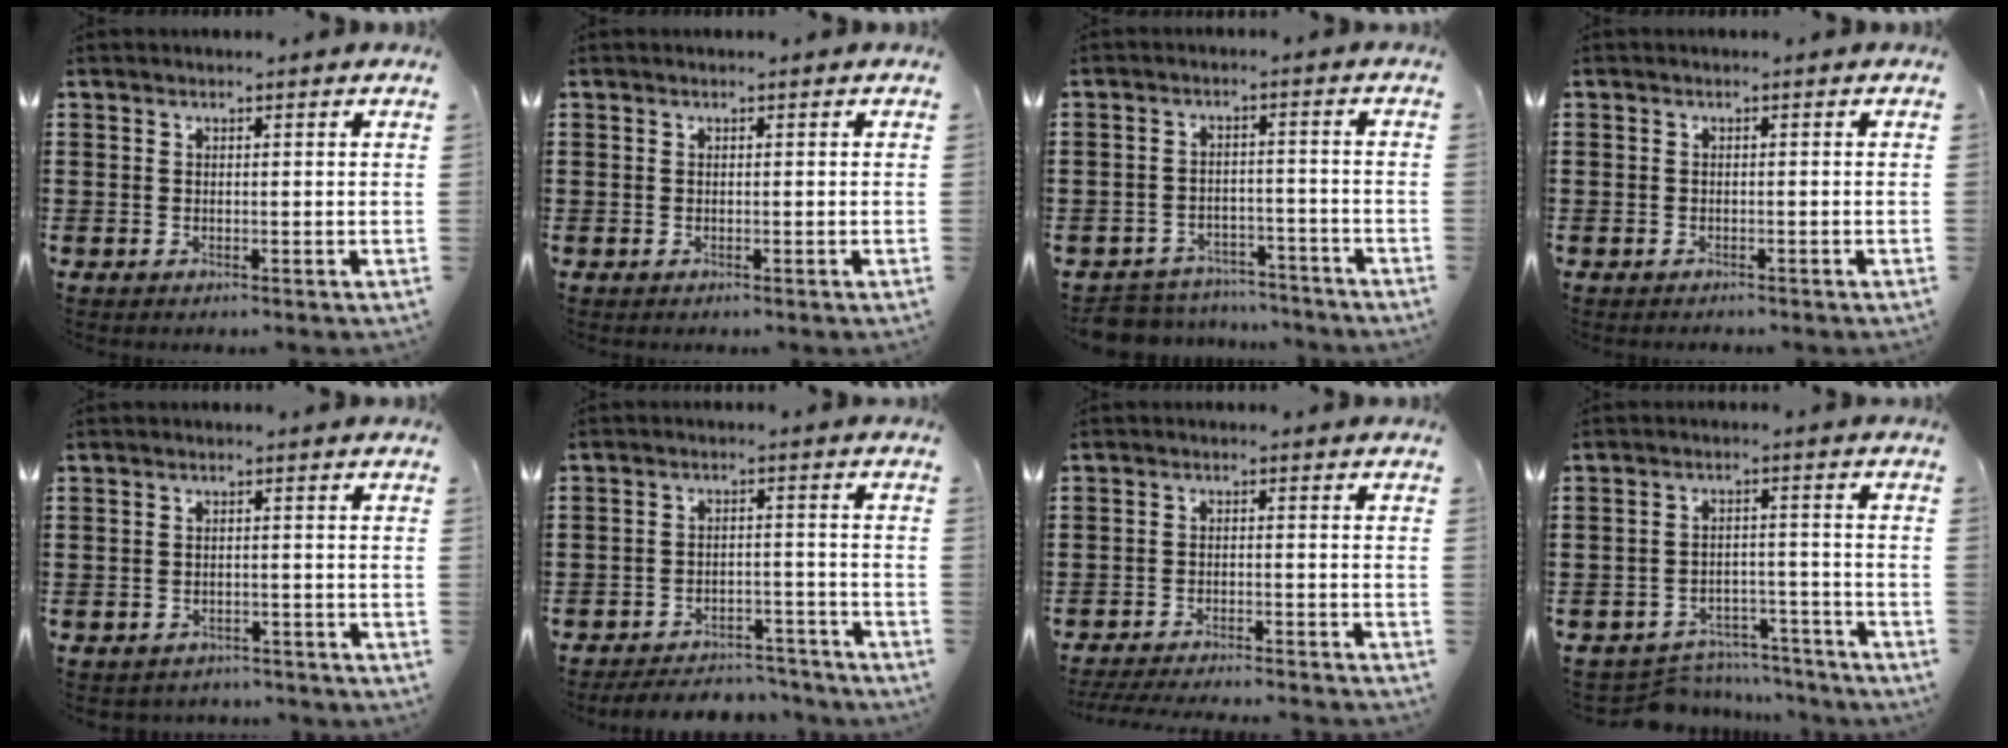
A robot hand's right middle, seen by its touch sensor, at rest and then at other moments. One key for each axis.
{"total": 0.0}
{"total": 5.0, "fx": -4.9, "fy": 1.1, "fz": 0.0, "tx": -0.009, "ty": 0.011, "tz": -0.103}
{"total": 0.9, "fx": -0.8, "fy": 0.5, "fz": -0.2, "tx": 0.002, "ty": 0.004, "tz": -0.018}
{"total": 1.9, "fx": -1.8, "fy": 0.4, "fz": -0.2, "tx": -0.005, "ty": 0.000, "tz": -0.042}
{"total": 5.1, "fx": -5.0, "fy": 0.9, "fz": 0.2, "tx": -0.009, "ty": 0.012, "tz": -0.106}
{"total": 3.6, "fx": -3.6, "fy": -0.2, "fz": 0.6, "tx": -0.011, "ty": -0.002, "tz": -0.072}
{"total": 5.3, "fx": -5.2, "fy": 1.1, "fz": 0.3, "tx": -0.012, "ty": 0.013, "tz": -0.107}